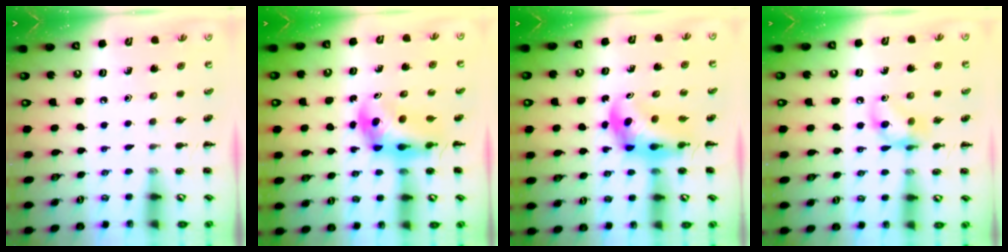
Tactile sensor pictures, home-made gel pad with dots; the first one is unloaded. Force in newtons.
{"total": 6.1, "press": 6.0, "slide": 1.3}
{"total": 6.0, "press": 5.8, "slide": 1.3}
{"total": 10.4, "press": 10.3, "slide": 1.7}